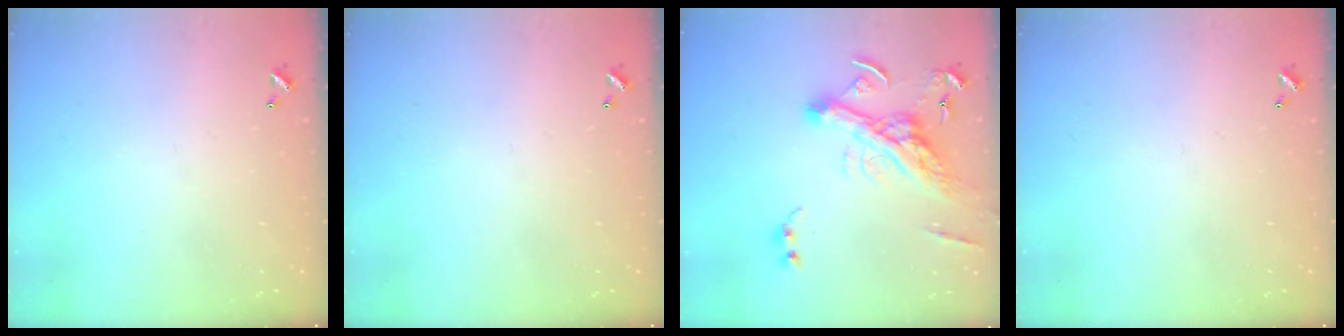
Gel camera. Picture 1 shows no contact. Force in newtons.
{"total": 0.0}
{"total": 9.5, "press": 9.5, "slide": 1.1}
{"total": 0.0}